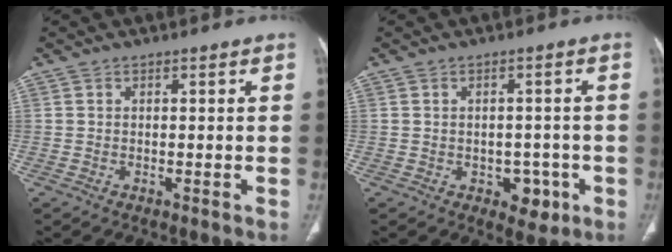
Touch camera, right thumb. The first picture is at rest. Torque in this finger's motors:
{"motor_torque": [-0.05, 0.16, 0.06, 0.04, 0.10]}